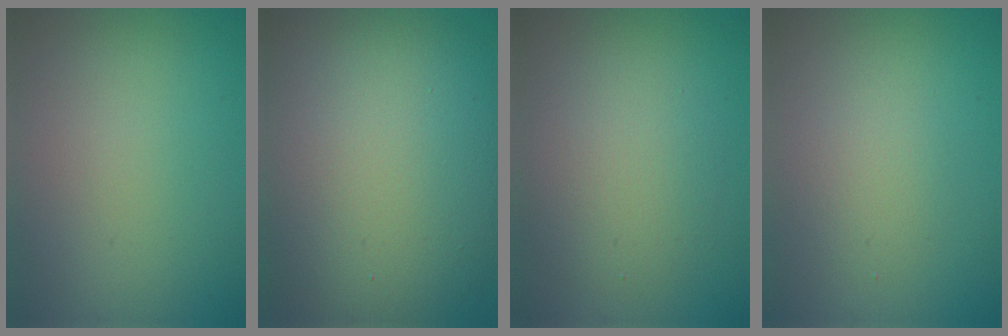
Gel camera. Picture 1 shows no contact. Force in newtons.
{"total": 13.1, "press": 13.1, "slide": 1.1}
{"total": 3.9, "press": 3.9, "slide": 0.1}
{"total": 2.1, "press": 2.1, "slide": 0.1}